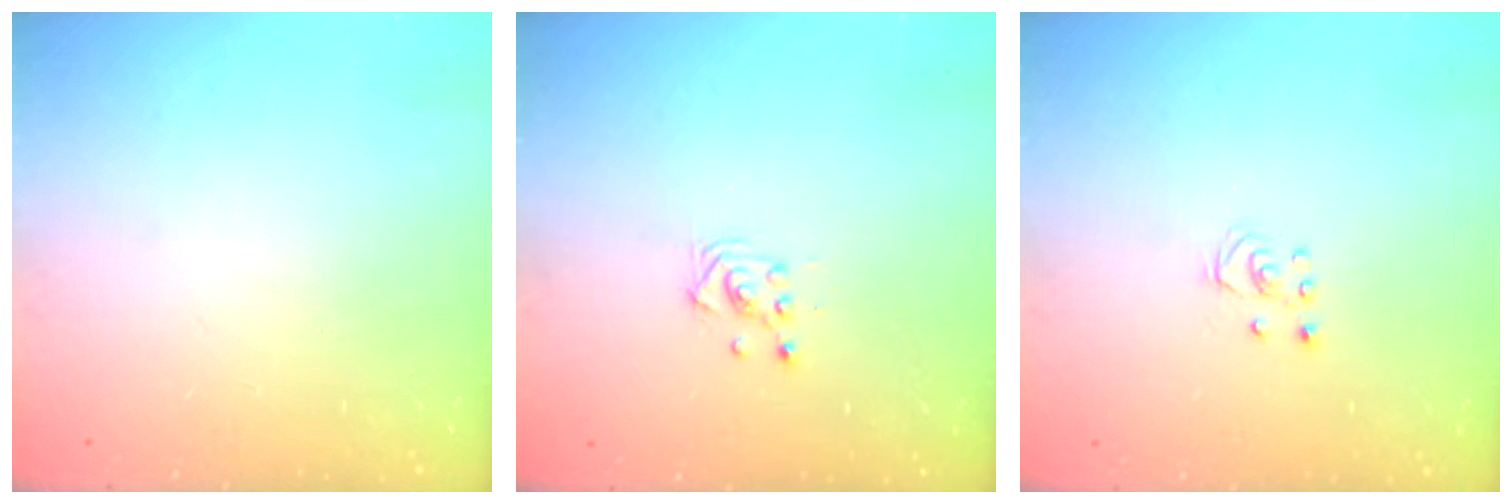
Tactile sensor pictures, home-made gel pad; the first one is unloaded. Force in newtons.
{"total": 3.1, "press": 3.1, "slide": 0.2}
{"total": 2.5, "press": 2.5, "slide": 0.2}